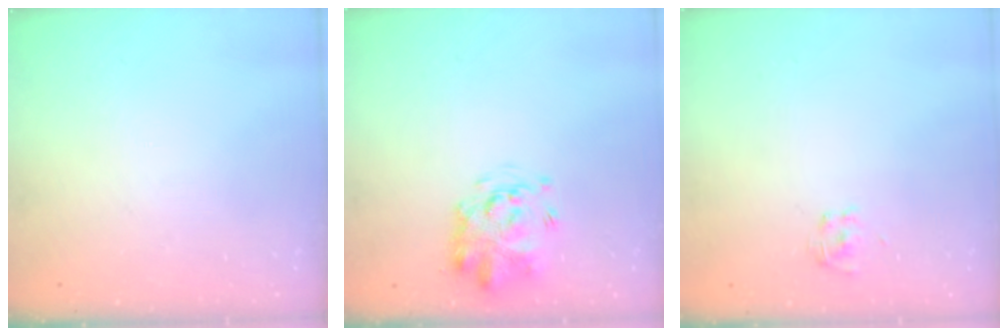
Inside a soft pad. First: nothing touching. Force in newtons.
{"total": 3.3, "press": 3.2, "slide": 0.8}
{"total": 1.9, "press": 1.6, "slide": 1.0}